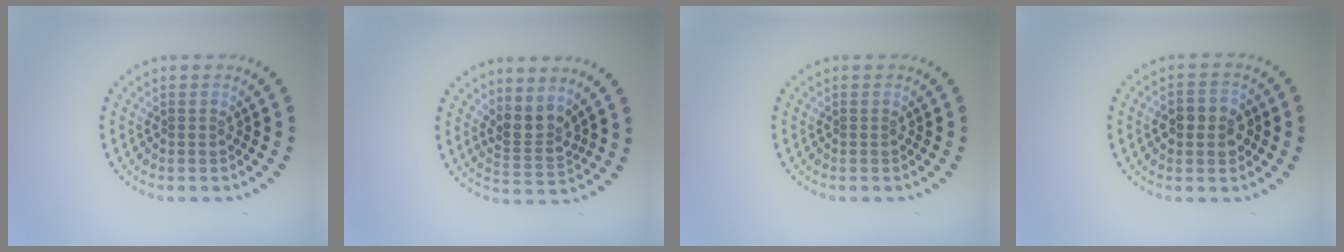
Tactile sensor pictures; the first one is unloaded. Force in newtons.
{"total": 2.6, "press": 1.9, "slide": 1.8}
{"total": 0.0}
{"total": 3.0, "press": 2.9, "slide": 0.4}